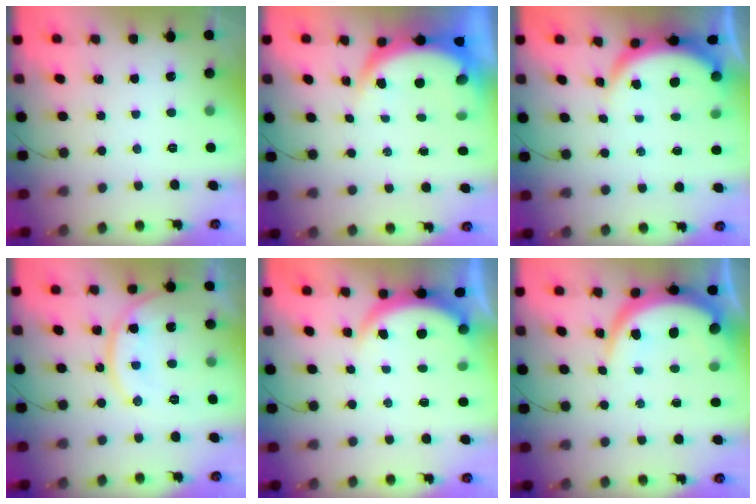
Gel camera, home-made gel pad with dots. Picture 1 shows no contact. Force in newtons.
{"total": 6.4, "press": 6.3, "slide": 1.1}
{"total": 5.3, "press": 5.3, "slide": 0.1}
{"total": 14.6, "press": 14.6, "slide": 1.0}
{"total": 5.1, "press": 5.0, "slide": 0.4}
{"total": 10.5, "press": 10.4, "slide": 1.1}